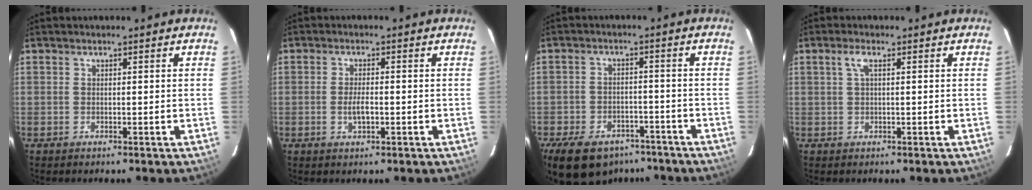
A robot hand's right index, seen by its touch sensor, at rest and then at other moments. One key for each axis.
{"total": 2.8, "fx": -0.8, "fy": 1.0, "fz": 2.5, "tx": -0.049, "ty": -0.004, "tz": -0.012}
{"total": 17.1, "fx": -11.9, "fy": 9.5, "fz": 7.8, "tx": -0.184, "ty": -0.007, "tz": -0.169}
{"total": 2.0, "fx": 0.7, "fy": 0.3, "fz": 1.9, "tx": -0.039, "ty": 0.006, "tz": 0.012}